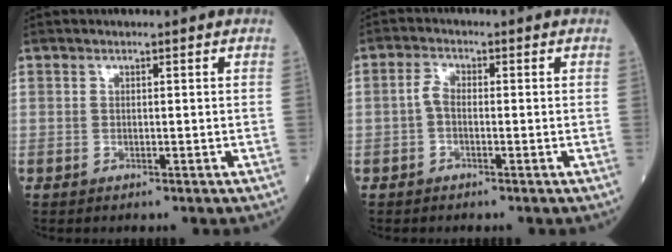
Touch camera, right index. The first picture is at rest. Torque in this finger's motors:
{"motor_torque": [0.09, -0.08, 0.05, 0.04]}